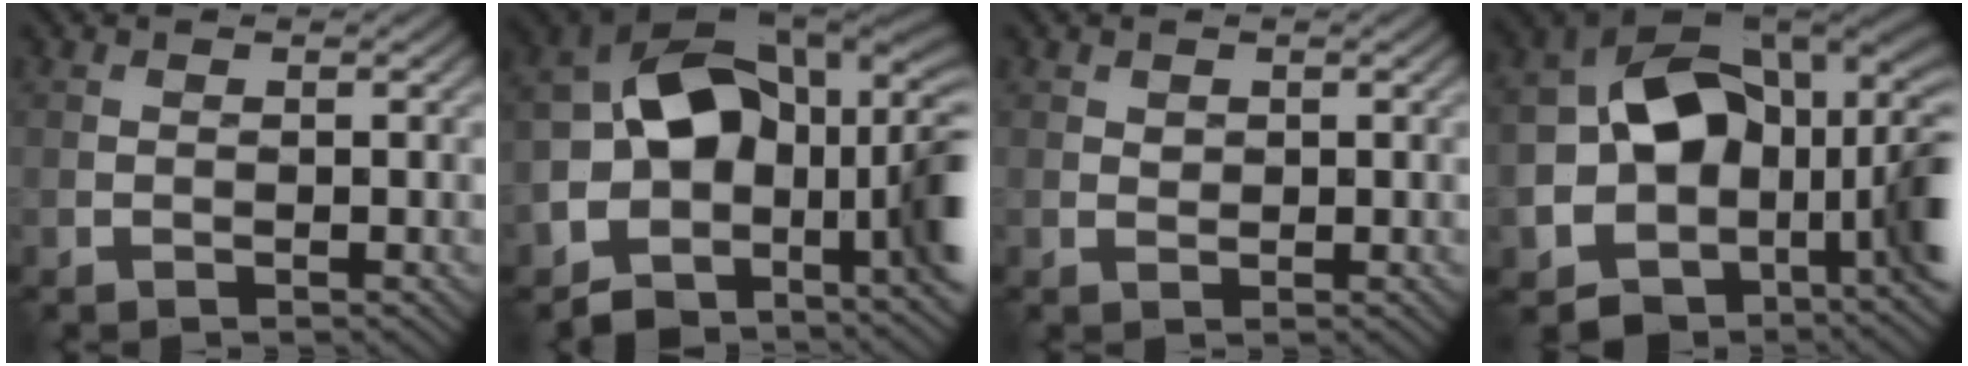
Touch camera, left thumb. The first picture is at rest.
{"total": 15.3, "force": [-3.9, 9.6, 11.3], "torque": [-0.184, -0.011, -0.067]}
{"total": 0.8, "force": [0.4, 0.6, 0.3], "torque": [-0.008, -0.004, 0.009]}
{"total": 17.1, "force": [-2.3, 12.1, 11.9], "torque": [-0.188, -0.020, -0.023]}